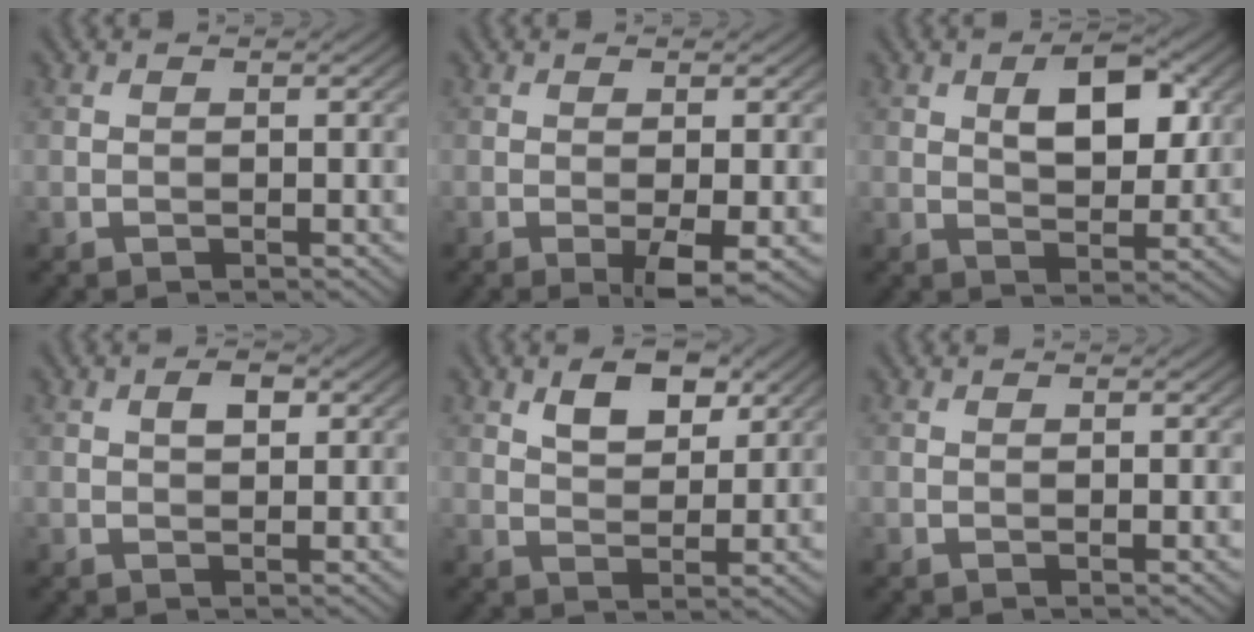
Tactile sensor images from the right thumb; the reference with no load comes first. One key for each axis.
{"total": 3.0, "fx": -1.0, "fy": 0.4, "fz": 2.8, "tx": -0.055, "ty": -0.003, "tz": -0.018}
{"total": 6.9, "fx": 2.0, "fy": 3.5, "fz": 5.6, "tx": -0.089, "ty": 0.002, "tz": 0.032}
{"total": 1.9, "fx": 0.6, "fy": 1.0, "fz": 1.5, "tx": -0.024, "ty": 0.002, "tz": 0.008}
{"total": 5.1, "fx": 2.7, "fy": 2.7, "fz": 3.4, "tx": -0.059, "ty": -0.001, "tz": 0.047}
{"total": 0.0}